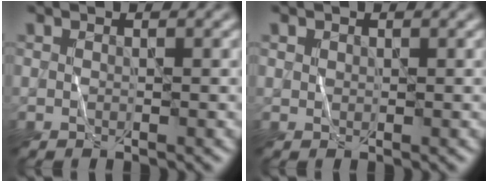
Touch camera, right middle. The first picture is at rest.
{"total": 0.6, "force": [0.4, 0.5, 0.1], "torque": [0.004, -0.001, 0.006]}